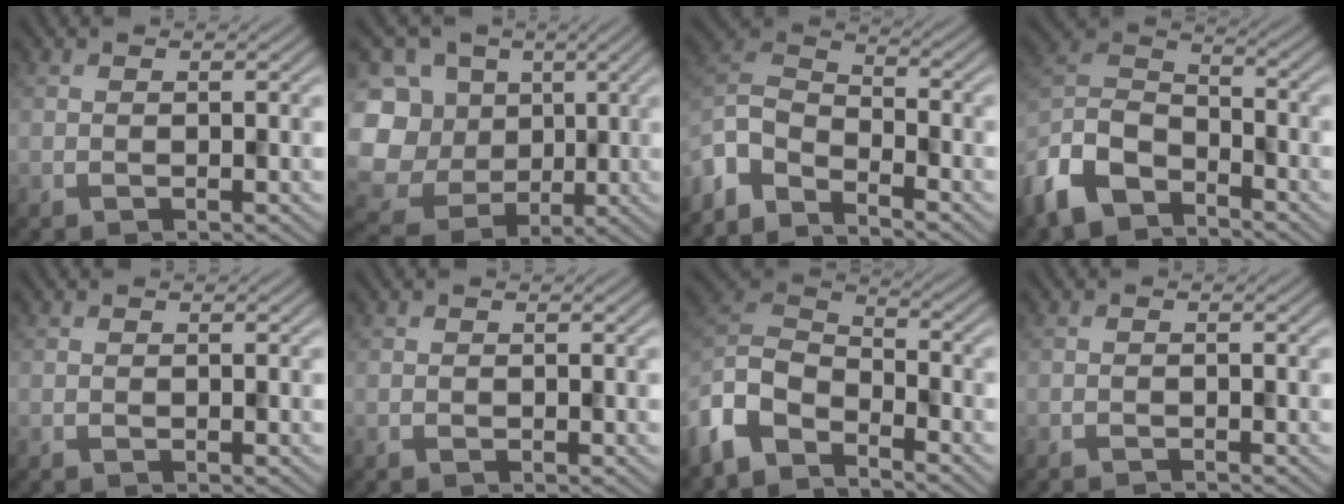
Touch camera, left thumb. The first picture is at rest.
{"total": 18.3, "force": [-1.0, 16.6, 7.5], "torque": [-0.258, 0.004, -0.026]}
{"total": 7.5, "force": [-6.0, 2.6, 3.7], "torque": [-0.090, -0.007, -0.140]}
{"total": 10.9, "force": [-7.3, 5.4, 6.0], "torque": [-0.144, -0.005, -0.169]}
{"total": 0.0}
{"total": 0.0}
{"total": 9.0, "force": [-6.2, 4.0, 5.1], "torque": [-0.121, -0.007, -0.143]}
{"total": 0.8, "force": [-0.8, -0.1, 0.1], "torque": [0.001, 0.000, -0.017]}